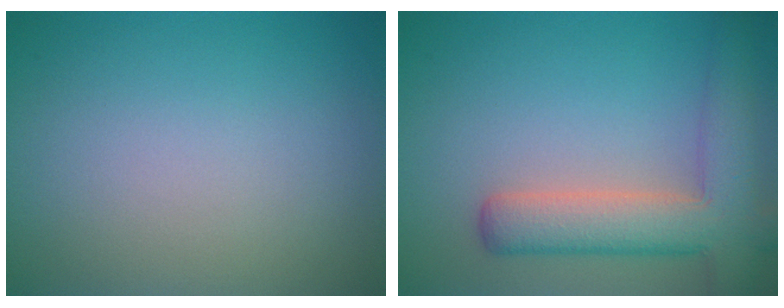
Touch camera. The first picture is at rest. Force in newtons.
{"total": 6.8, "press": 6.7, "slide": 0.6}